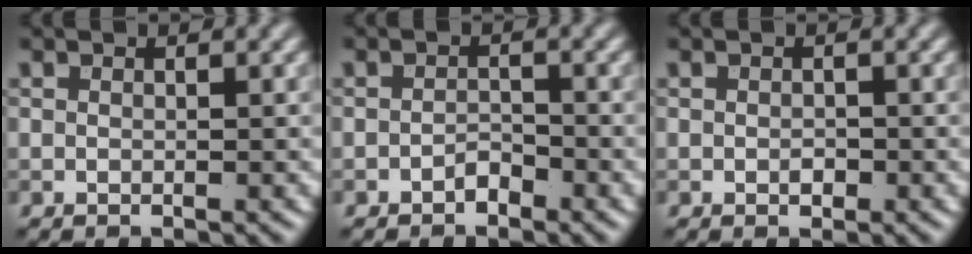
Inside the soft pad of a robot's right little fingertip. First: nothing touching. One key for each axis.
{"total": 1.2, "fx": -0.9, "fy": 0.6, "fz": 0.5, "tx": -0.007, "ty": 0.004, "tz": -0.017}
{"total": 0.8, "fx": -0.2, "fy": 0.5, "fz": 0.5, "tx": -0.007, "ty": -0.002, "tz": -0.004}